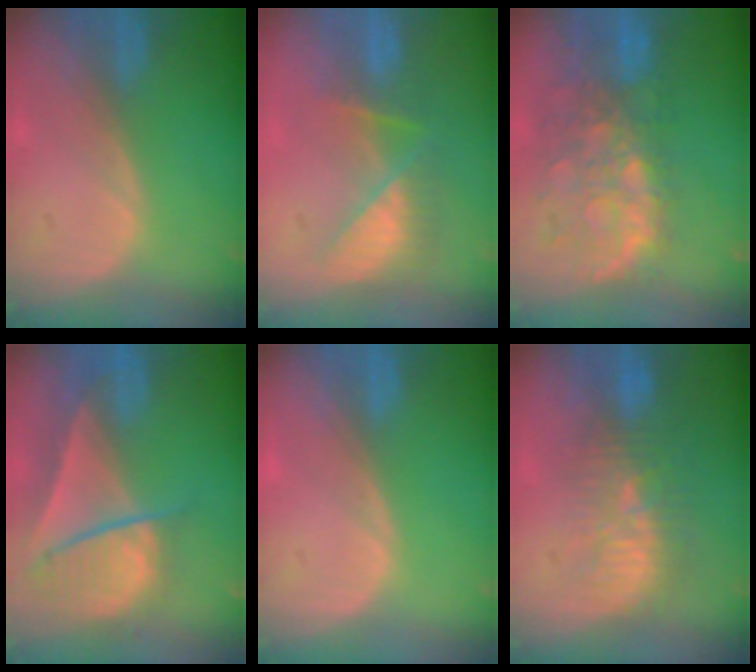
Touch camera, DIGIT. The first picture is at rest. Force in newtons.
{"total": 8.3, "press": 7.1, "slide": 4.3}
{"total": 11.2, "press": 9.8, "slide": 5.4}
{"total": 9.4, "press": 8.1, "slide": 4.7}
{"total": 0.0}
{"total": 9.5, "press": 9.1, "slide": 2.8}